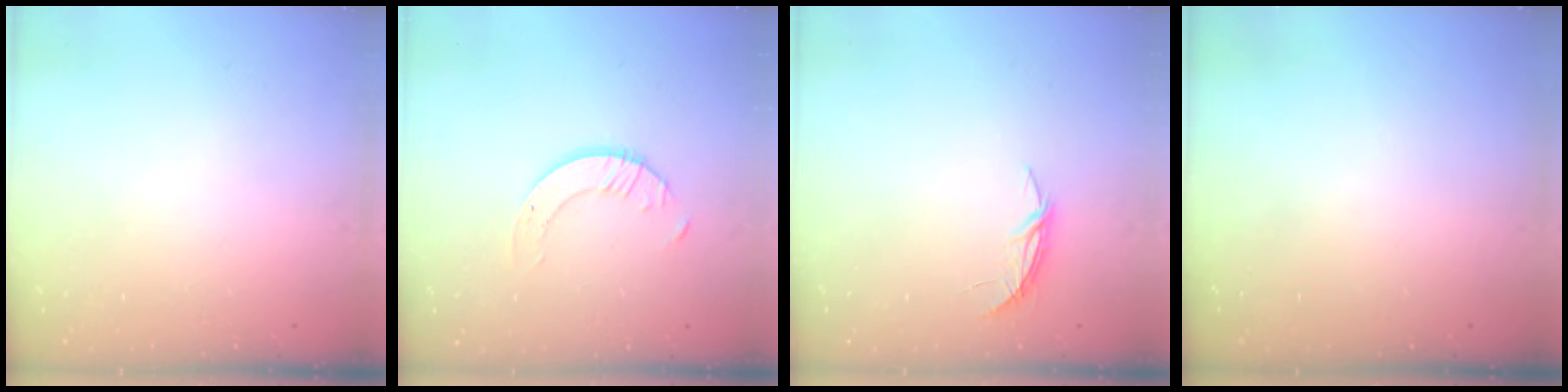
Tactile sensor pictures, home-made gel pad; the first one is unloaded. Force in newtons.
{"total": 2.1, "press": 2.1, "slide": 0.2}
{"total": 4.4, "press": 4.3, "slide": 0.4}
{"total": 0.0}